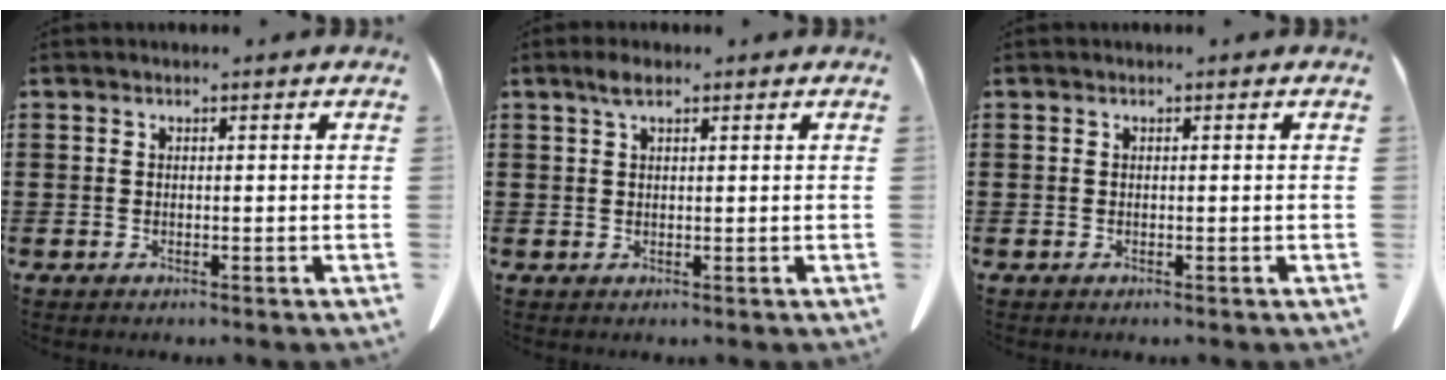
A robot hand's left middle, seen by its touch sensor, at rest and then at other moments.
{"total": 2.1, "force": [1.2, 0.7, 1.7], "torque": [-0.036, 0.004, 0.020]}
{"total": 0.0}